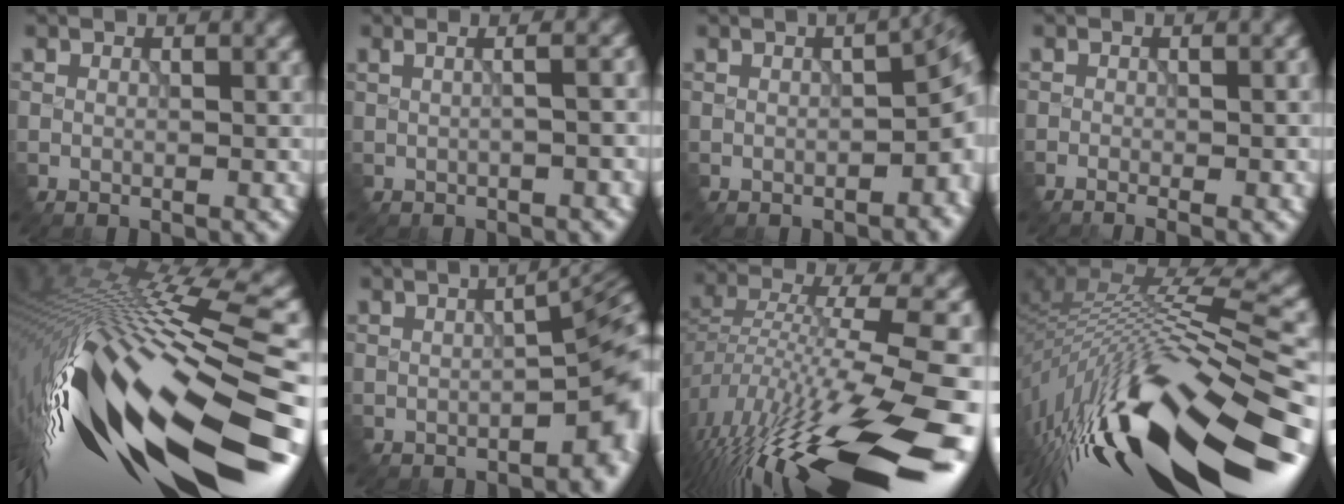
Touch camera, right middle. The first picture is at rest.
{"total": 3.9, "force": [0.7, 1.9, 3.4], "torque": [-0.012, 0.027, -0.009]}
{"total": 5.5, "force": [-0.8, 2.1, 5.0], "torque": [-0.054, -0.004, 0.000]}
{"total": 2.8, "force": [-0.7, 1.1, 2.4], "torque": [-0.003, 0.005, -0.012]}
{"total": 18.1, "force": [-5.4, 5.3, 16.5], "torque": [-0.309, -0.041, -0.072]}
{"total": 7.2, "force": [-1.3, 2.1, 6.8], "torque": [-0.074, -0.003, -0.010]}
{"total": 17.8, "force": [-9.7, 4.9, 14.1], "torque": [-0.273, -0.014, -0.153]}
{"total": 17.0, "force": [-7.3, 4.8, 14.6], "torque": [-0.258, -0.016, -0.110]}